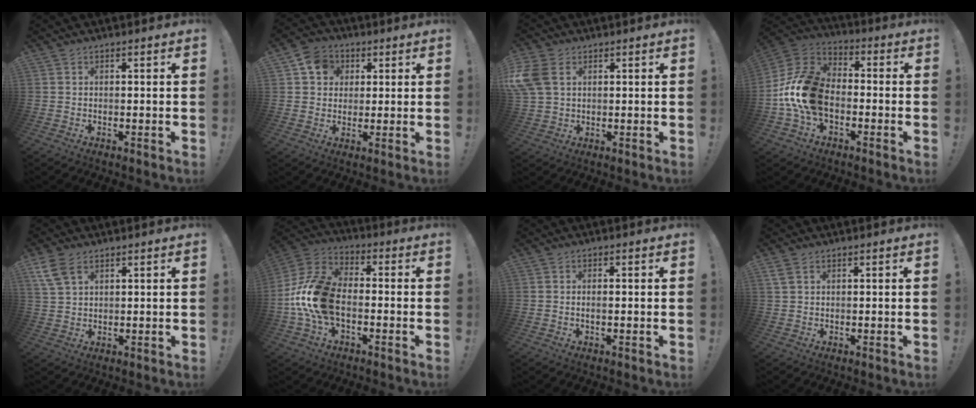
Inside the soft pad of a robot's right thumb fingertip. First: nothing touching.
{"total": 8.7, "force": [2.7, 7.7, 3.0], "torque": [-0.041, -0.001, 0.055]}
{"total": 9.8, "force": [2.9, 6.9, 6.4], "torque": [-0.128, -0.003, 0.058]}
{"total": 17.0, "force": [-4.1, 11.4, 11.8], "torque": [-0.214, 0.038, -0.068]}
{"total": 6.6, "force": [3.7, 3.5, 4.3], "torque": [-0.085, -0.007, 0.073]}
{"total": 16.4, "force": [-3.8, 10.6, 11.9], "torque": [-0.223, 0.026, -0.065]}
{"total": 1.2, "force": [-0.2, 0.0, 1.2], "torque": [-0.014, -0.003, -0.005]}
{"total": 2.4, "force": [1.2, 1.3, 1.6], "torque": [-0.032, 0.001, 0.025]}